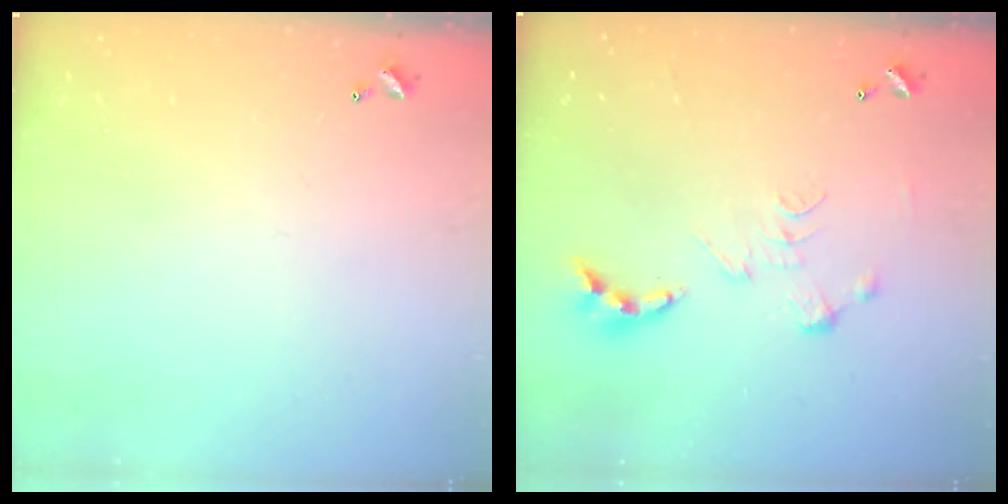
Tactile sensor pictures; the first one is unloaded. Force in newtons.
{"total": 0.0}